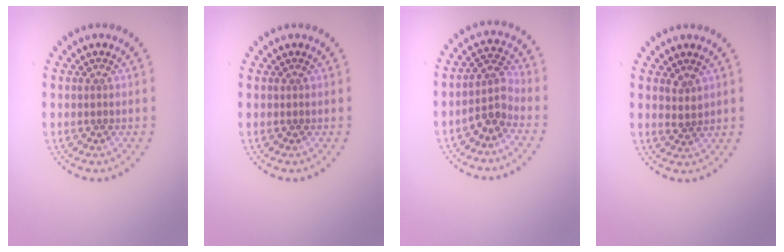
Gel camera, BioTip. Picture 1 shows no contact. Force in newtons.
{"total": 0.0}
{"total": 2.7, "press": 2.1, "slide": 1.7}
{"total": 1.4, "press": 1.1, "slide": 0.8}